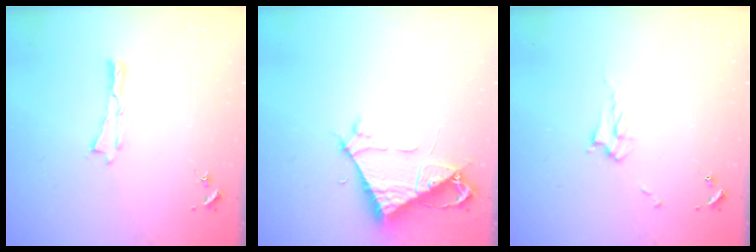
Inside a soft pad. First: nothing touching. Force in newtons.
{"total": 7.0, "press": 7.0, "slide": 0.5}
{"total": 2.9, "press": 2.9, "slide": 0.4}